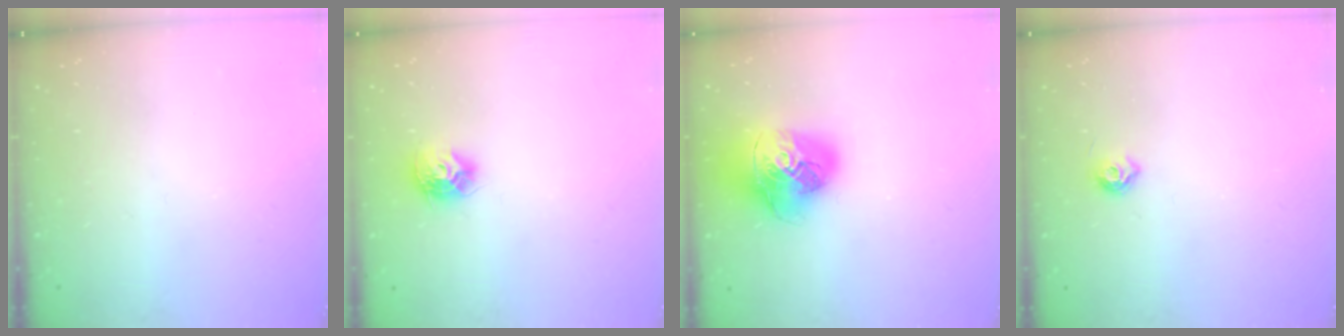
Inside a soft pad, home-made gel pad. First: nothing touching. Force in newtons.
{"total": 9.3, "press": 9.3, "slide": 0.3}
{"total": 18.2, "press": 18.0, "slide": 2.2}
{"total": 6.1, "press": 6.0, "slide": 0.9}